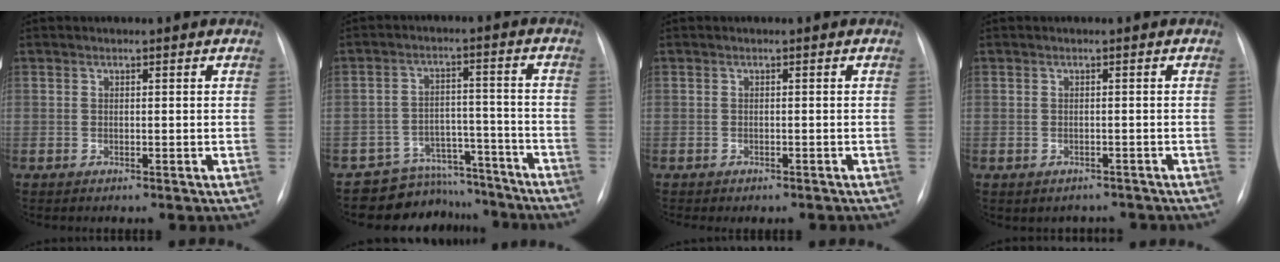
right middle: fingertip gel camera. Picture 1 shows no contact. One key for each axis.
{"total": 9.0, "fx": -8.1, "fy": 3.9, "fz": -1.1, "tx": 0.038, "ty": 0.059, "tz": -0.117}
{"total": 1.9, "fx": -1.6, "fy": 0.8, "fz": 0.7, "tx": -0.010, "ty": -0.002, "tz": -0.019}
{"total": 2.7, "fx": -2.2, "fy": 1.5, "fz": 0.2, "tx": -0.004, "ty": 0.011, "tz": -0.026}